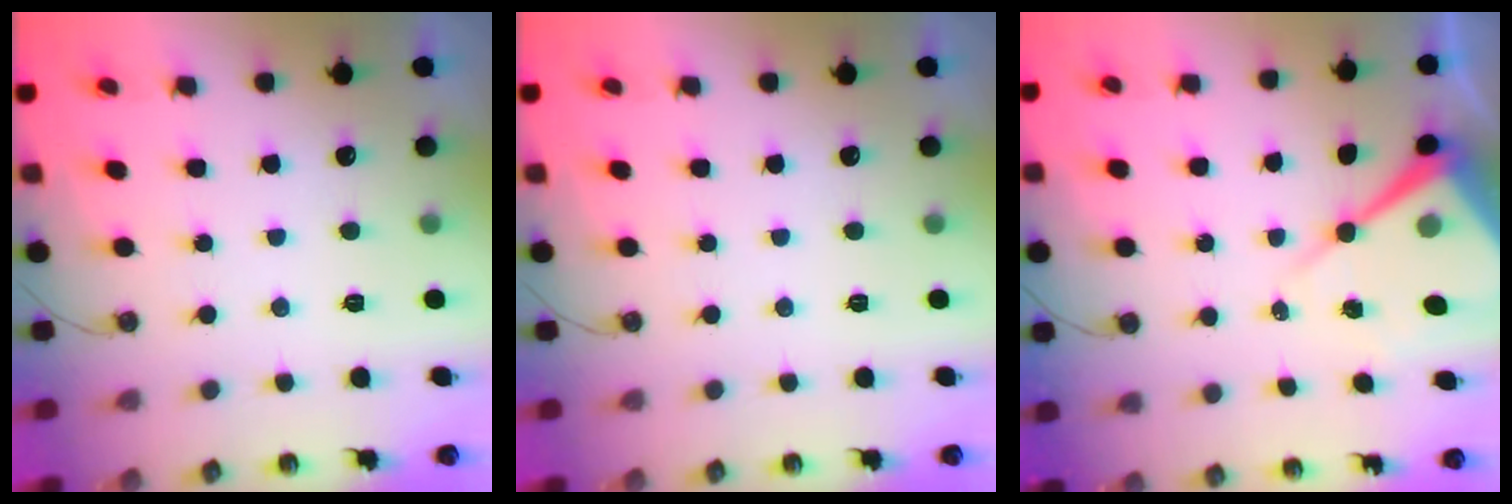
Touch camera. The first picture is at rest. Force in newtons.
{"total": 0.0}
{"total": 12.8, "press": 12.8, "slide": 1.2}